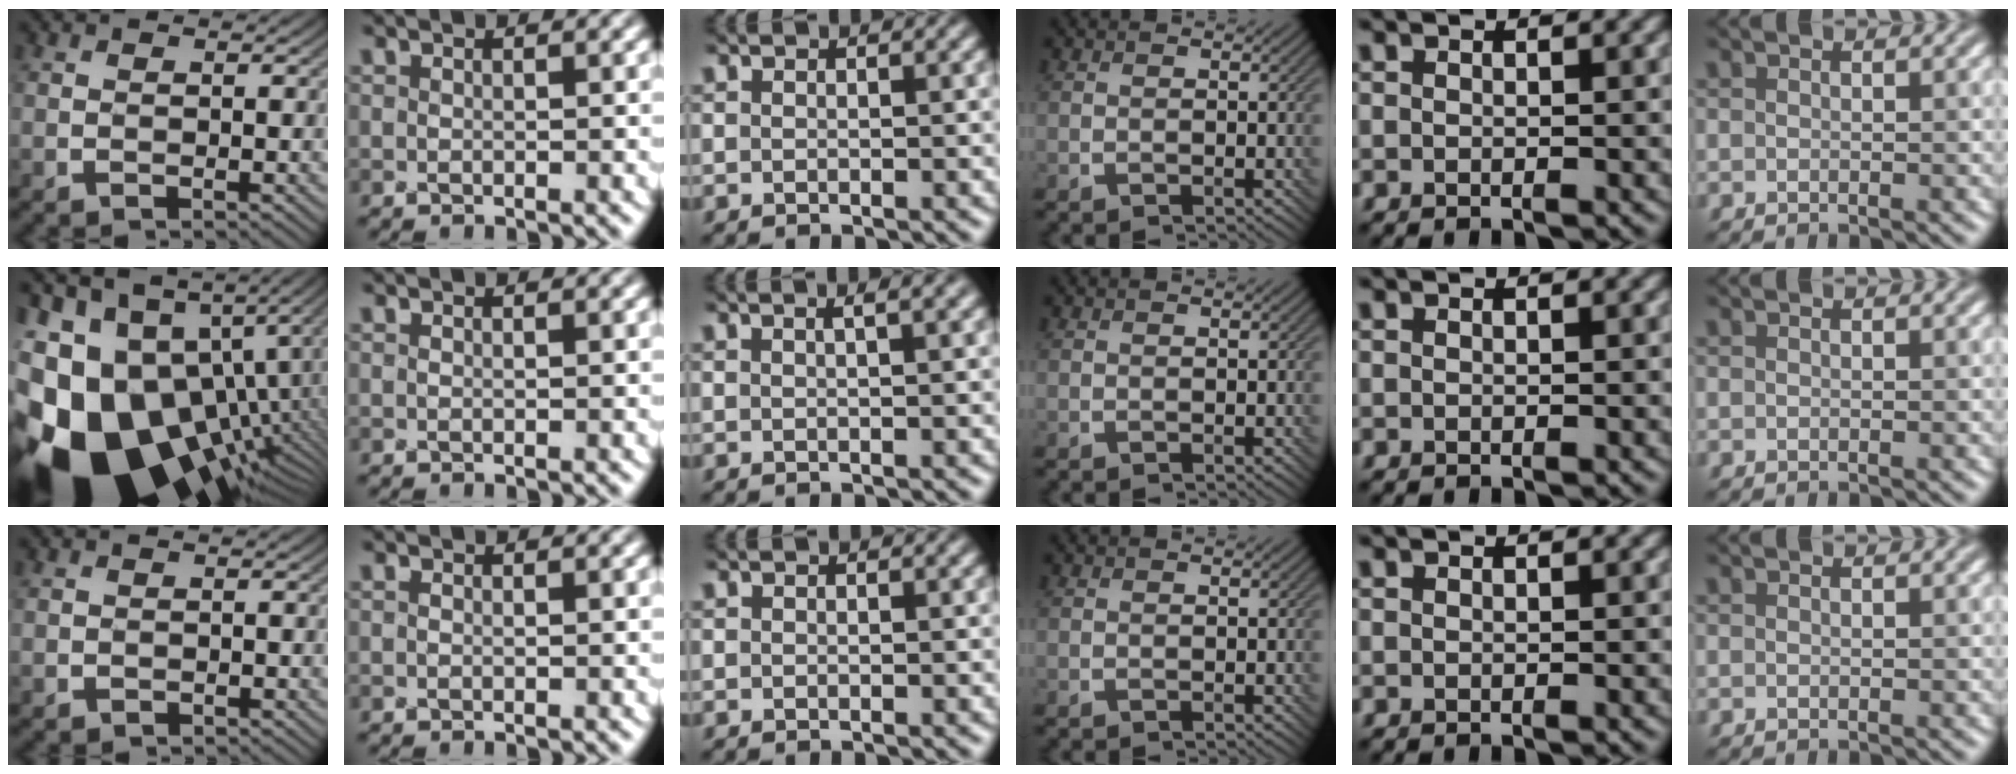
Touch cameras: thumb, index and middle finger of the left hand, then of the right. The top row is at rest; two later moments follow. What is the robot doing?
{"motion": "screw", "object": "bottle cap"}